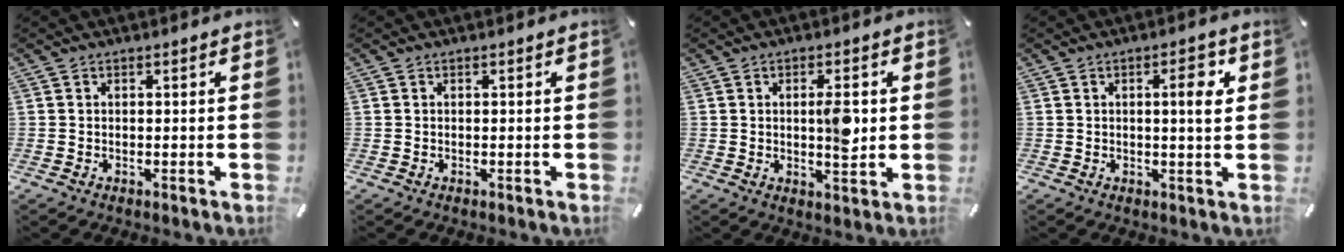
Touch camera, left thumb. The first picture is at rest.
{"total": 0.0}
{"total": 7.1, "force": [0.9, 2.7, 6.5], "torque": [-0.093, -0.008, 0.009]}
{"total": 5.7, "force": [1.6, 1.1, 5.4], "torque": [-0.075, -0.011, 0.016]}